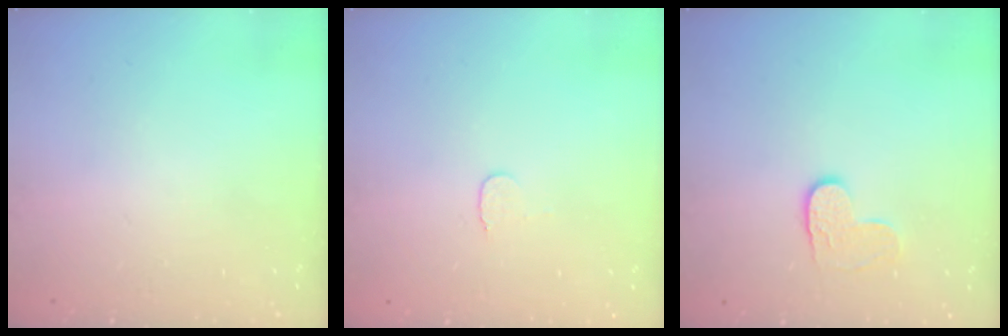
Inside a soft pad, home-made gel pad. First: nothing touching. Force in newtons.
{"total": 3.5, "press": 3.5, "slide": 0.4}
{"total": 5.2, "press": 5.2, "slide": 0.2}